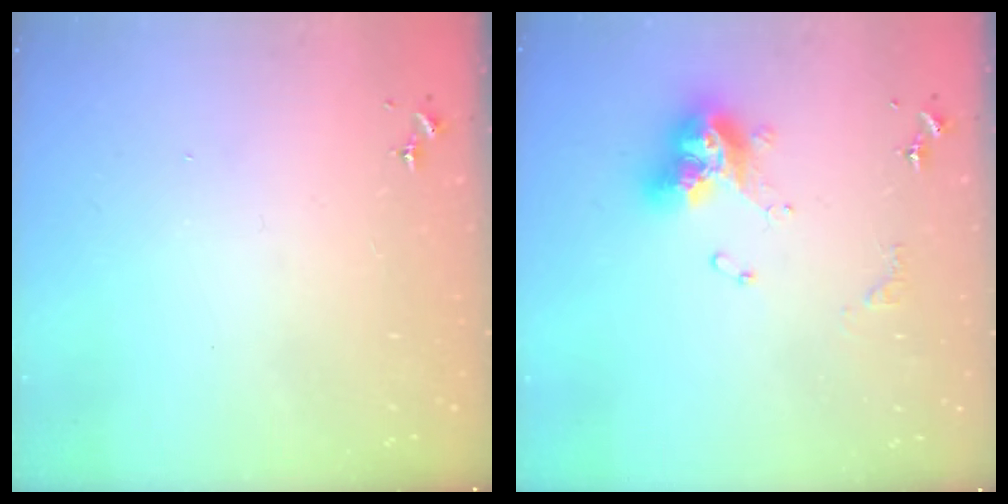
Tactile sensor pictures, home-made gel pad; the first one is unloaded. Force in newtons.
{"total": 13.6, "press": 13.6, "slide": 1.3}